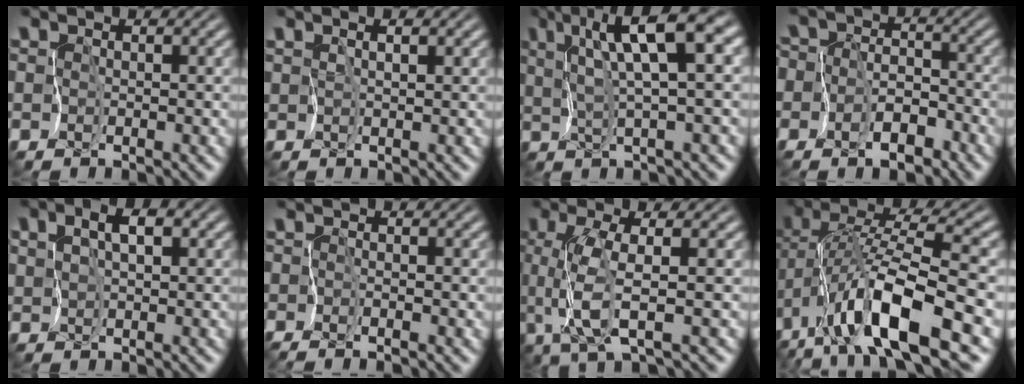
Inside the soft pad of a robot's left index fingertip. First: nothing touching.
{"total": 1.3, "force": [0.8, 0.0, 1.0], "torque": [-0.020, 0.003, 0.016]}
{"total": 8.6, "force": [4.4, 1.2, 7.2], "torque": [-0.151, 0.016, 0.077]}
{"total": 5.2, "force": [-2.5, 4.1, 2.1], "torque": [-0.031, 0.008, -0.064]}
{"total": 4.0, "force": [1.6, 2.2, 2.9], "torque": [-0.059, 0.012, 0.024]}
{"total": 0.9, "force": [-0.4, -0.7, 0.1], "torque": [-0.013, -0.001, -0.018]}
{"total": 4.2, "force": [0.4, -0.1, 4.1], "torque": [-0.105, -0.002, 0.002]}
{"total": 10.3, "force": [-4.4, 1.9, 9.1], "torque": [-0.172, 0.022, -0.090]}